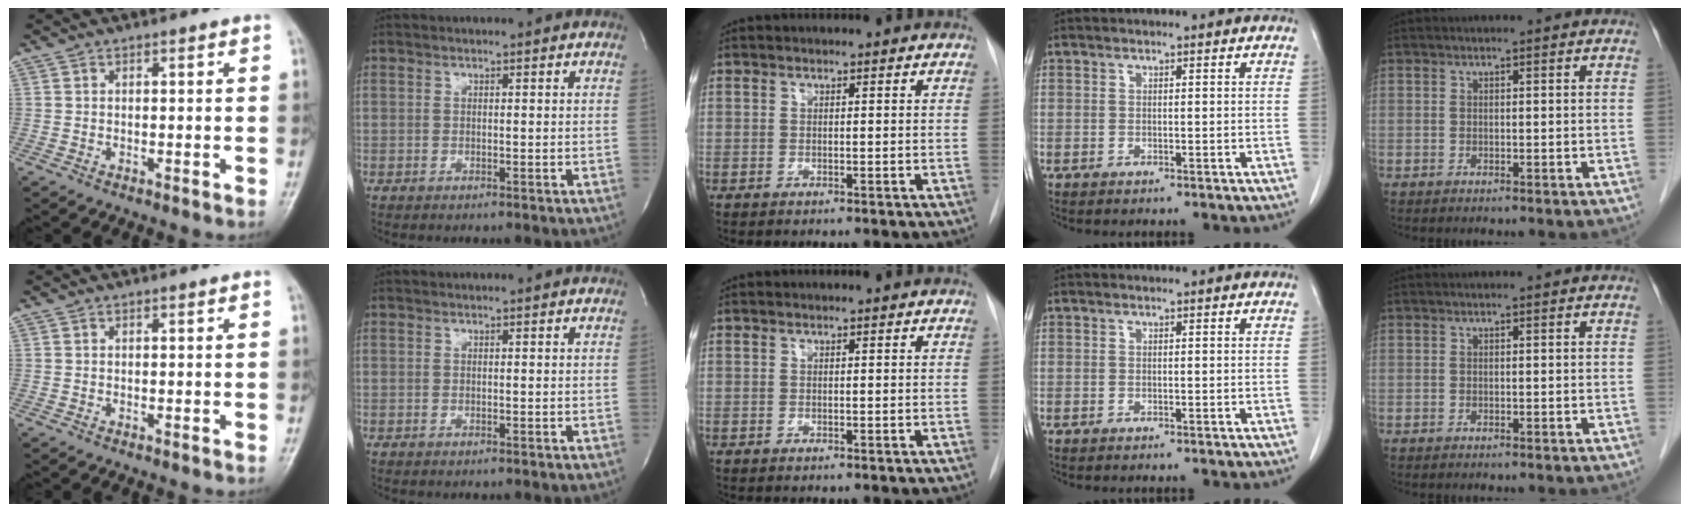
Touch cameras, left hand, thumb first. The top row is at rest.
{}